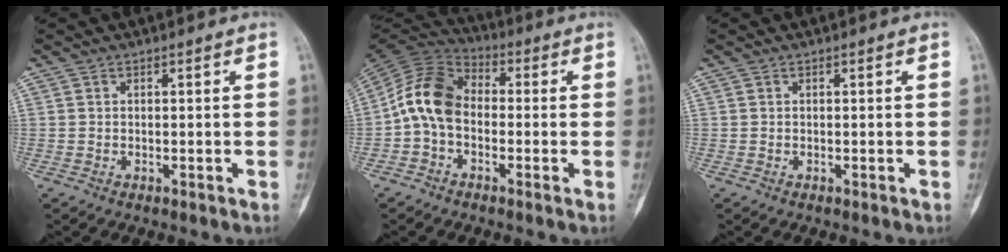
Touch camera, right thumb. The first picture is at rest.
{"total": 11.2, "force": [-1.4, 8.0, 7.8], "torque": [-0.139, 0.030, -0.045]}
{"total": 0.0}